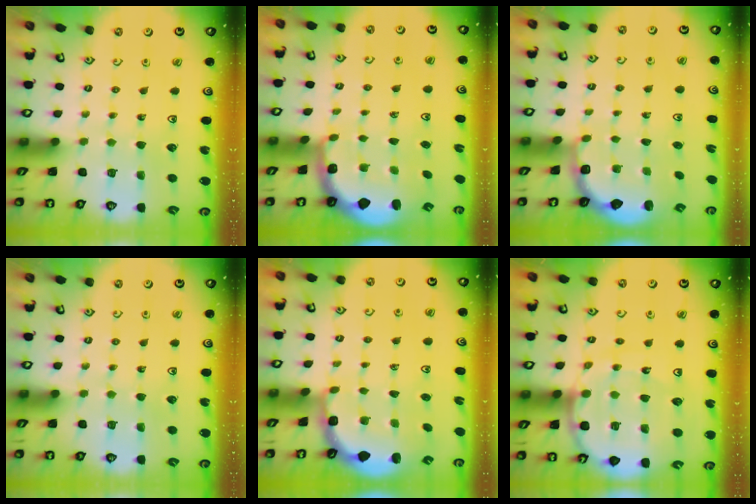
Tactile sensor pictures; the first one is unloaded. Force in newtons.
{"total": 2.4, "press": 1.1, "slide": 2.1}
{"total": 2.7, "press": 2.1, "slide": 1.8}
{"total": 0.0}
{"total": 2.4, "press": 1.8, "slide": 1.7}
{"total": 12.1, "press": 12.0, "slide": 1.6}